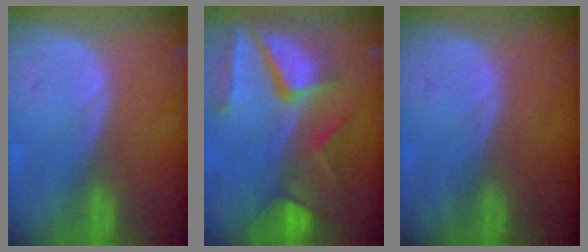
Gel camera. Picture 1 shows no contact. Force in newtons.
{"total": 10.9, "press": 9.0, "slide": 6.1}
{"total": 0.0}